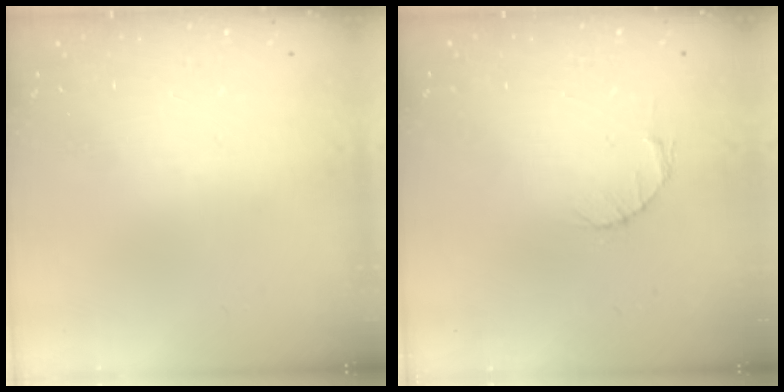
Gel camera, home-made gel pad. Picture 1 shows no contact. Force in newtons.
{"total": 2.7, "press": 2.7, "slide": 0.4}